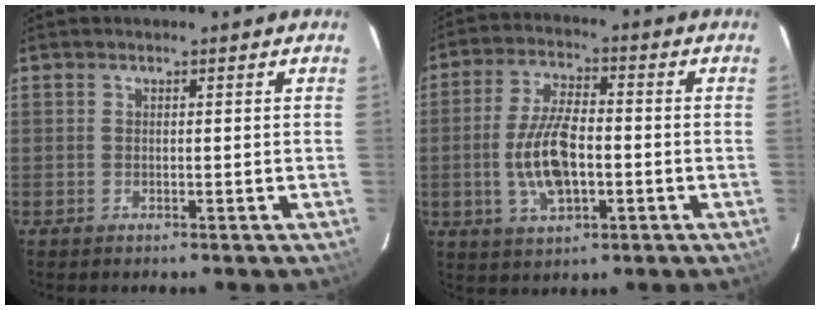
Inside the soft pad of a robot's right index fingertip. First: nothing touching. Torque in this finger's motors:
{"motor_torque": [0.39, 0.06, 0.24, 0.08]}